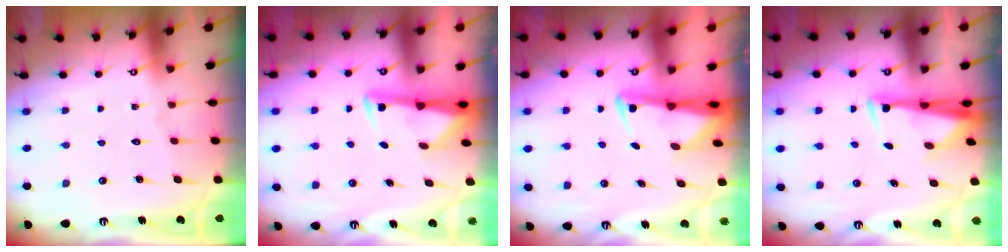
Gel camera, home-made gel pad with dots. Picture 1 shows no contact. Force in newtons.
{"total": 2.9, "press": 2.9, "slide": 0.6}
{"total": 3.2, "press": 3.1, "slide": 0.7}
{"total": 3.3, "press": 3.3, "slide": 0.7}